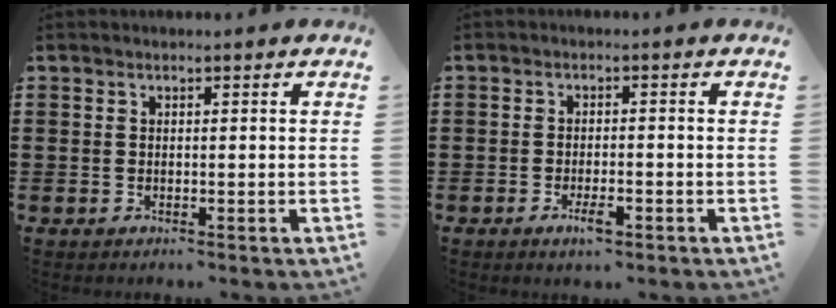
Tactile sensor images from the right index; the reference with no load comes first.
{"total": 2.9, "force": [-1.6, 0.9, 2.3], "torque": [-0.044, 0.000, -0.030]}